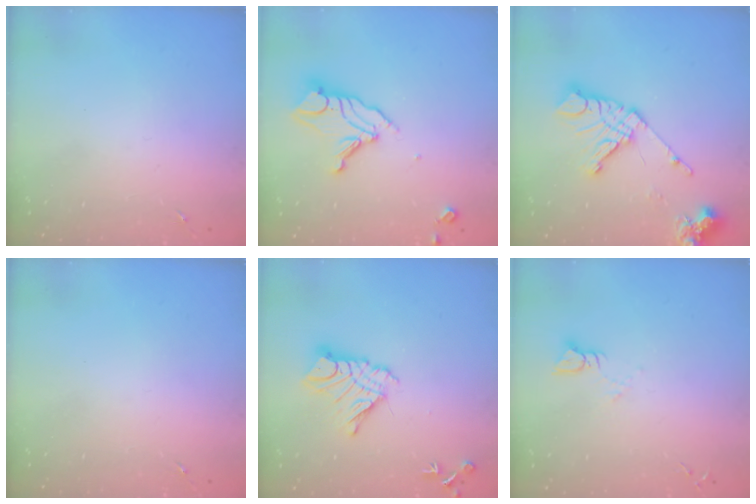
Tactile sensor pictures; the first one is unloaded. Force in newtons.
{"total": 12.2, "press": 12.1, "slide": 1.2}
{"total": 16.8, "press": 16.7, "slide": 2.2}
{"total": 0.0}
{"total": 13.7, "press": 13.7, "slide": 1.3}
{"total": 3.5, "press": 3.5, "slide": 0.2}